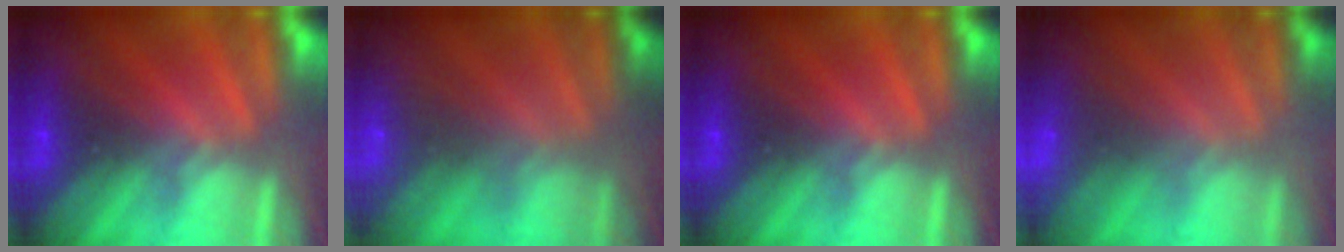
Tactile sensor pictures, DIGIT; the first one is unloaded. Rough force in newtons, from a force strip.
{"total": 7.1}
{"total": 0.0}
{"total": 2.9}